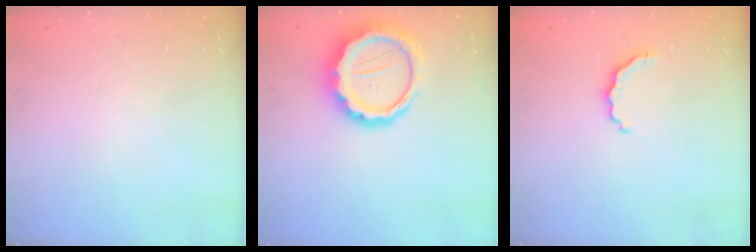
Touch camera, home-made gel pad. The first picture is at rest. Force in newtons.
{"total": 14.4, "press": 14.2, "slide": 2.9}
{"total": 5.2, "press": 5.2, "slide": 0.8}